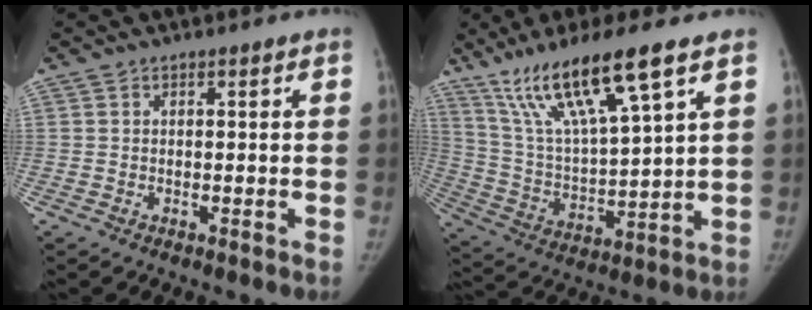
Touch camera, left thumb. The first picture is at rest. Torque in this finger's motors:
{"motor_torque": [1.30, 1.29, 1.43, -1.34, 0.15]}